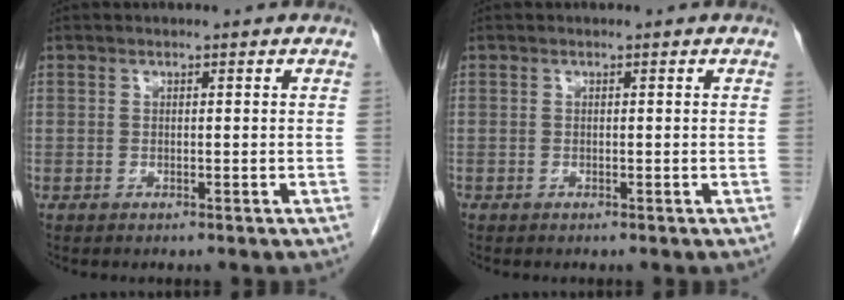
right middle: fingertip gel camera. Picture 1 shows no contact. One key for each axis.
{"total": 0.0}